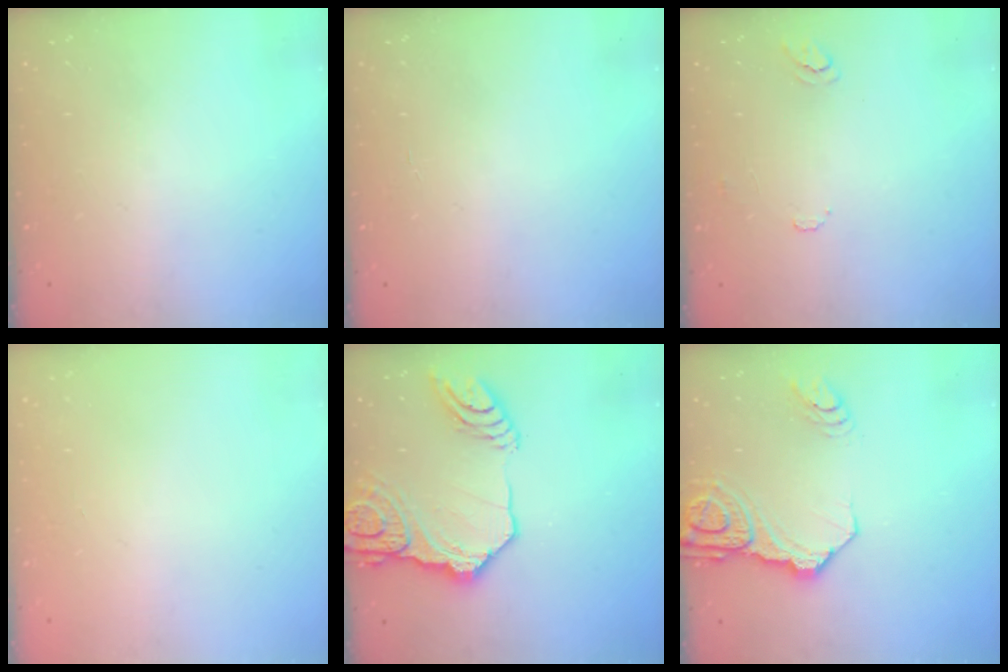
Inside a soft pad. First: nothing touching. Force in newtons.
{"total": 2.5, "press": 2.5, "slide": 0.3}
{"total": 5.9, "press": 5.9, "slide": 0.6}
{"total": 0.0}
{"total": 19.8, "press": 19.7, "slide": 2.3}
{"total": 13.5, "press": 13.4, "slide": 1.4}